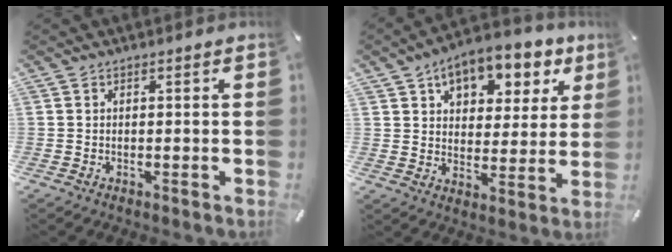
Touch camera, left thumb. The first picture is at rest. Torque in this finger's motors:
{"motor_torque": [1.85, 1.24, 0.55, -0.08, 0.07]}